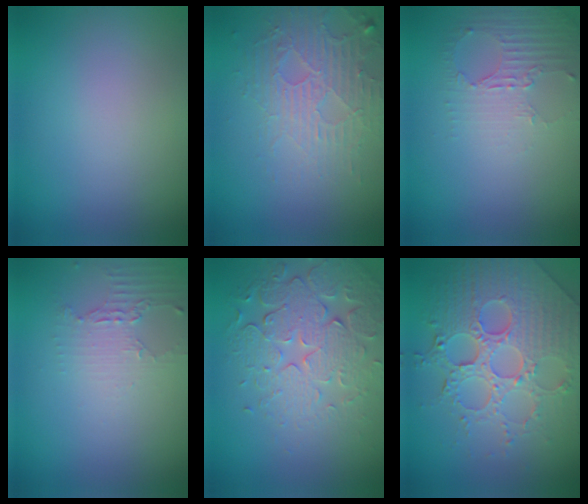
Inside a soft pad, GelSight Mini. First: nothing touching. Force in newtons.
{"total": 3.9, "press": 3.5, "slide": 1.6}
{"total": 2.5, "press": 1.8, "slide": 1.7}
{"total": 2.2, "press": 1.6, "slide": 1.5}
{"total": 6.2, "press": 4.9, "slide": 3.9}
{"total": 8.1, "press": 5.9, "slide": 5.5}